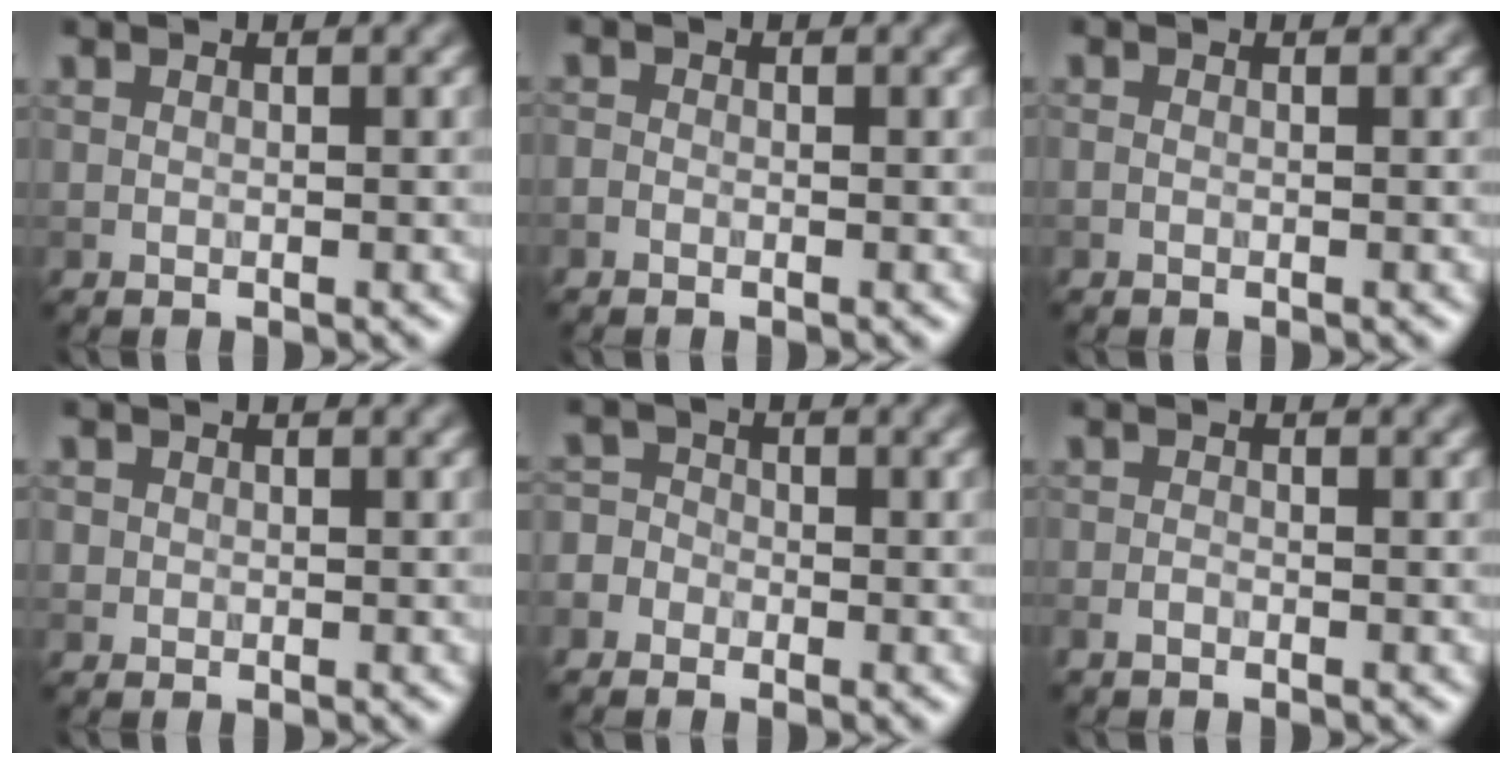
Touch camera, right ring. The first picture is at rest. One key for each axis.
{"total": 0.6, "fx": -0.4, "fy": 0.3, "fz": 0.2, "tx": -0.003, "ty": -0.003, "tz": -0.010}
{"total": 0.0}
{"total": 0.7, "fx": 0.0, "fy": 0.7, "fz": 0.1, "tx": 0.007, "ty": -0.003, "tz": -0.001}
{"total": 3.1, "fx": -1.8, "fy": 2.5, "fz": 0.7, "tx": -0.002, "ty": 0.009, "tz": -0.046}
{"total": 0.8, "fx": -0.6, "fy": 0.2, "fz": 0.5, "tx": -0.011, "ty": -0.001, "tz": -0.013}